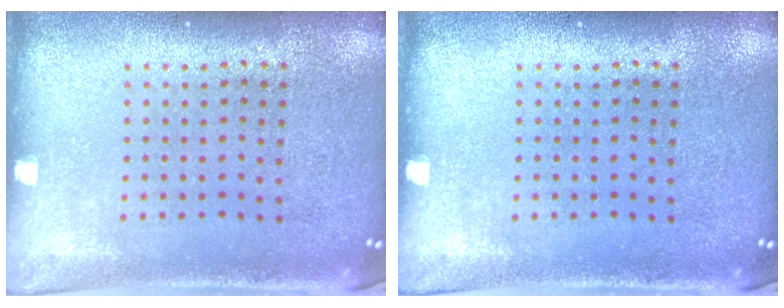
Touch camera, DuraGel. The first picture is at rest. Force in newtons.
{"total": 0.0}